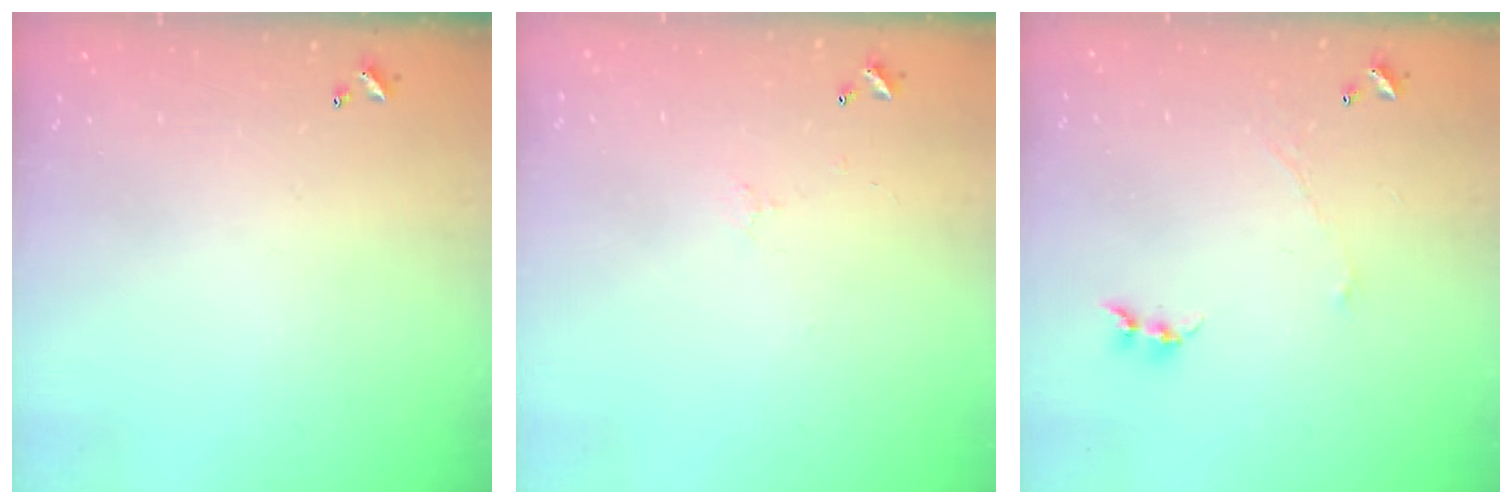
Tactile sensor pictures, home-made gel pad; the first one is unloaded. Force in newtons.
{"total": 0.7, "press": 0.2, "slide": 0.6}
{"total": 0.0}